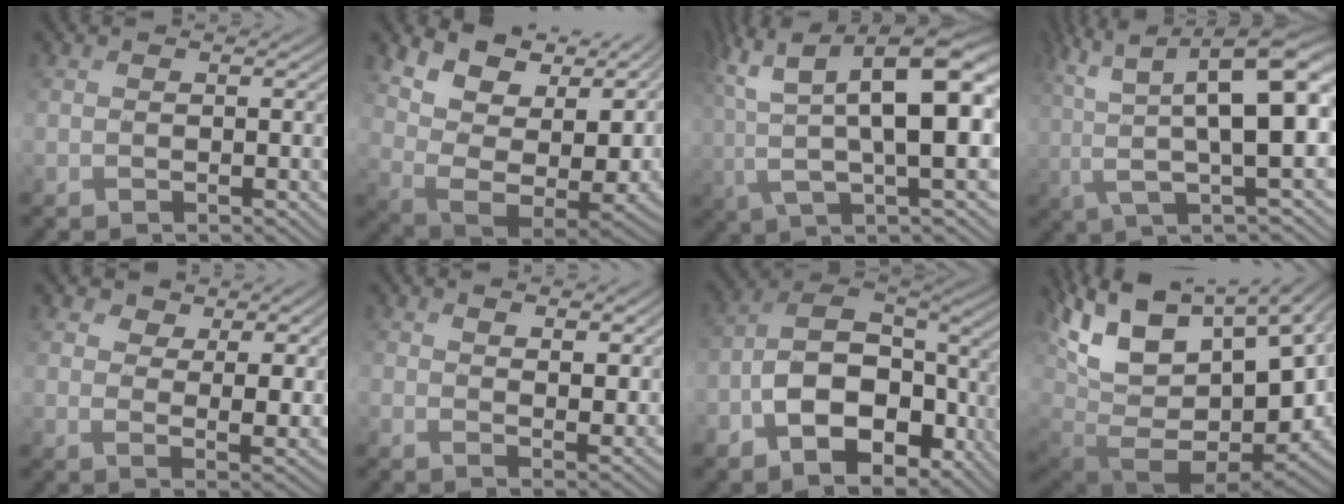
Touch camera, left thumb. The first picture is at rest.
{"total": 14.0, "force": [4.7, 6.2, 11.6], "torque": [-0.223, -0.011, 0.101]}
{"total": 14.8, "force": [2.3, 5.5, 13.6], "torque": [-0.260, -0.005, 0.047]}
{"total": 13.9, "force": [2.0, 4.7, 12.9], "torque": [-0.239, 0.001, 0.038]}
{"total": 6.5, "force": [3.9, 3.5, 3.8], "torque": [-0.080, -0.005, 0.070]}
{"total": 3.6, "force": [2.3, 1.4, 2.4], "torque": [-0.039, -0.008, 0.041]}
{"total": 11.7, "force": [-5.4, 7.2, 7.4], "torque": [-0.127, -0.009, -0.117]}
{"total": 18.6, "force": [-0.1, 10.4, 15.4], "torque": [-0.268, -0.030, 0.038]}